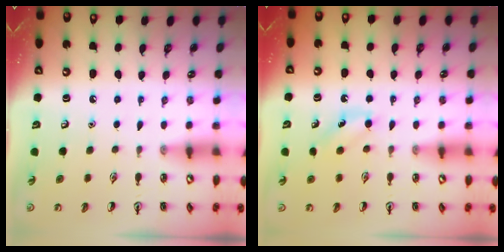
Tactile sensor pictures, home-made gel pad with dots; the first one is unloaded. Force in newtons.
{"total": 3.9, "press": 3.7, "slide": 1.3}